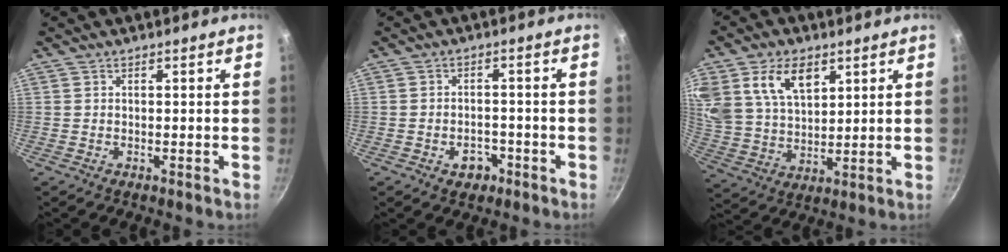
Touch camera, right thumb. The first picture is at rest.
{"total": 4.1, "force": [-2.0, 2.9, 2.0], "torque": [-0.014, 0.018, -0.024]}
{"total": 13.9, "force": [6.6, 8.8, 8.6], "torque": [-0.148, -0.020, 0.133]}